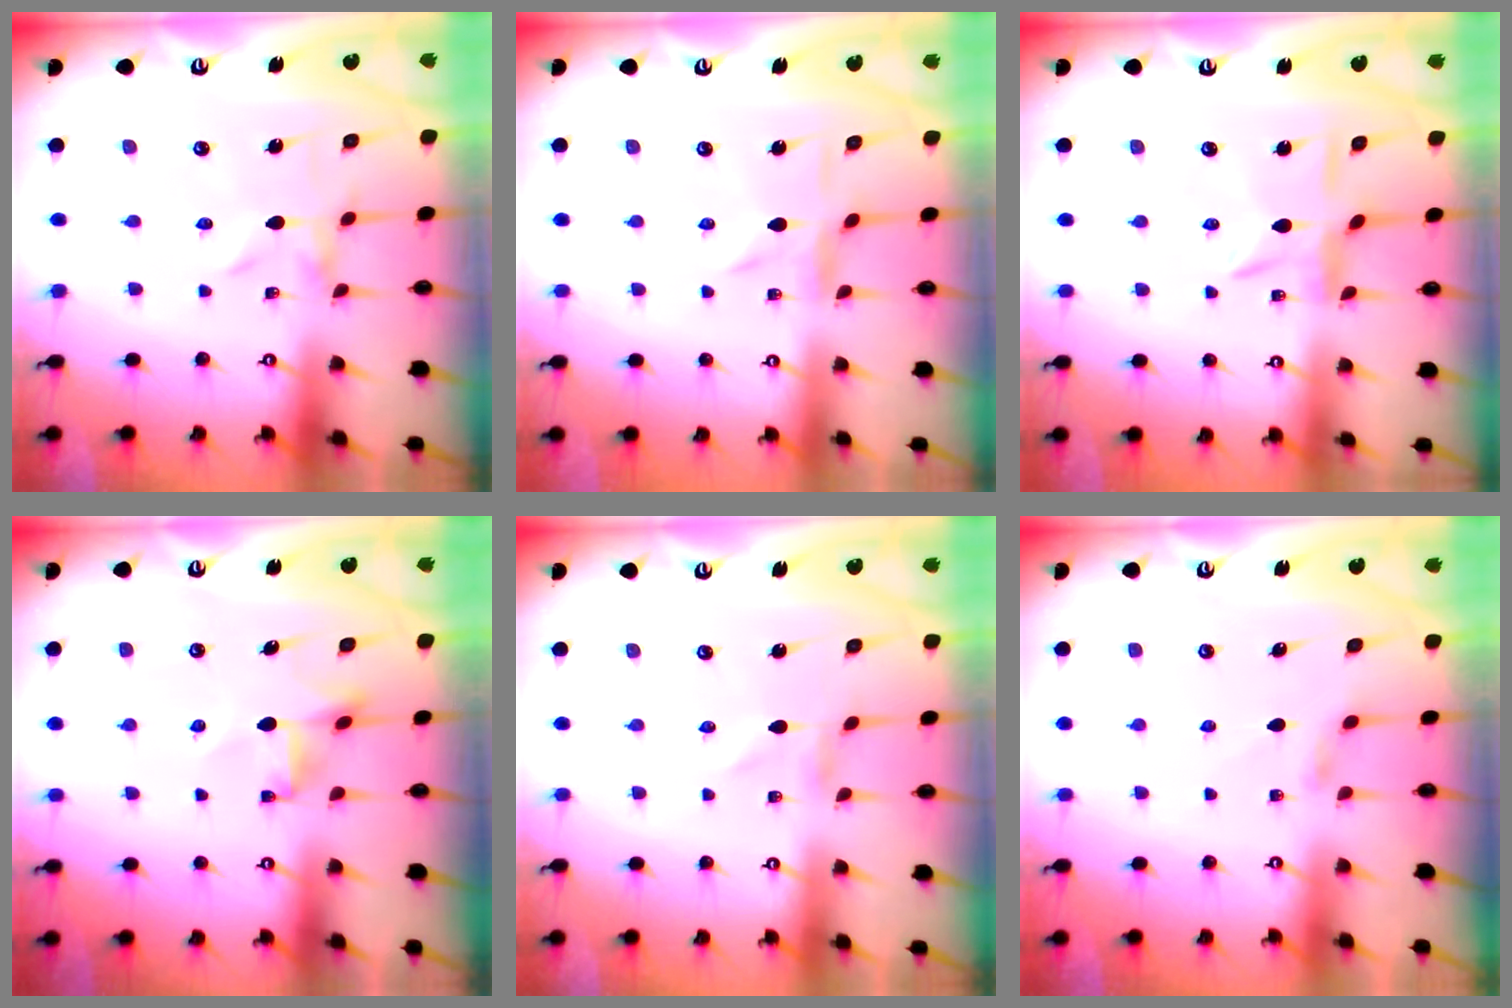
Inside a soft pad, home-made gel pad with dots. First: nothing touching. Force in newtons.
{"total": 3.1, "press": 3.1, "slide": 0.4}
{"total": 7.1, "press": 7.1, "slide": 0.6}
{"total": 5.5, "press": 5.5, "slide": 0.5}
{"total": 0.6, "press": 0.6, "slide": 0.2}
{"total": 2.9, "press": 2.8, "slide": 0.4}